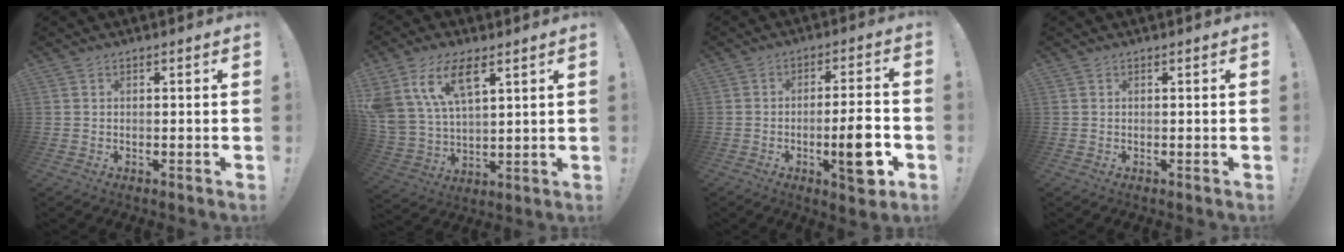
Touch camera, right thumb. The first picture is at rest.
{"total": 14.1, "force": [8.1, 7.0, 9.3], "torque": [-0.196, -0.032, 0.151]}
{"total": 12.0, "force": [-3.9, 2.3, 11.2], "torque": [-0.152, 0.003, -0.063]}
{"total": 0.0}